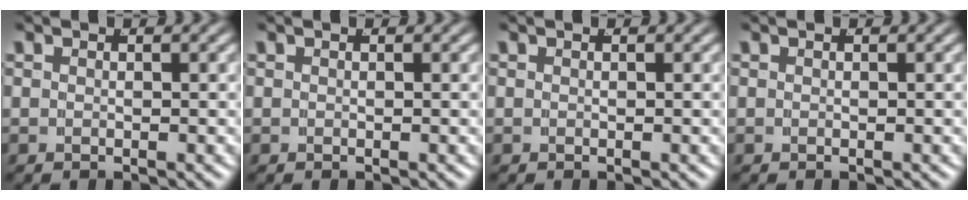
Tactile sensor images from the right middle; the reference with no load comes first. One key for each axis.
{"total": 0.0}
{"total": 0.0}
{"total": 0.0}